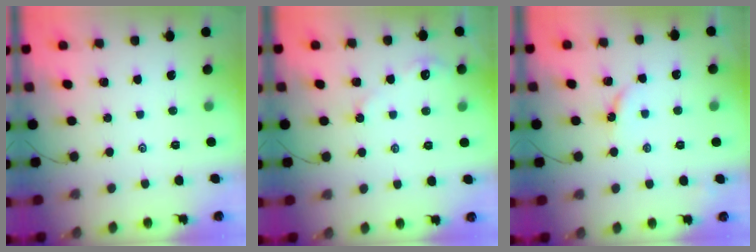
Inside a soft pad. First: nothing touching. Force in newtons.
{"total": 2.8, "press": 2.8, "slide": 0.4}
{"total": 2.9, "press": 2.9, "slide": 0.4}